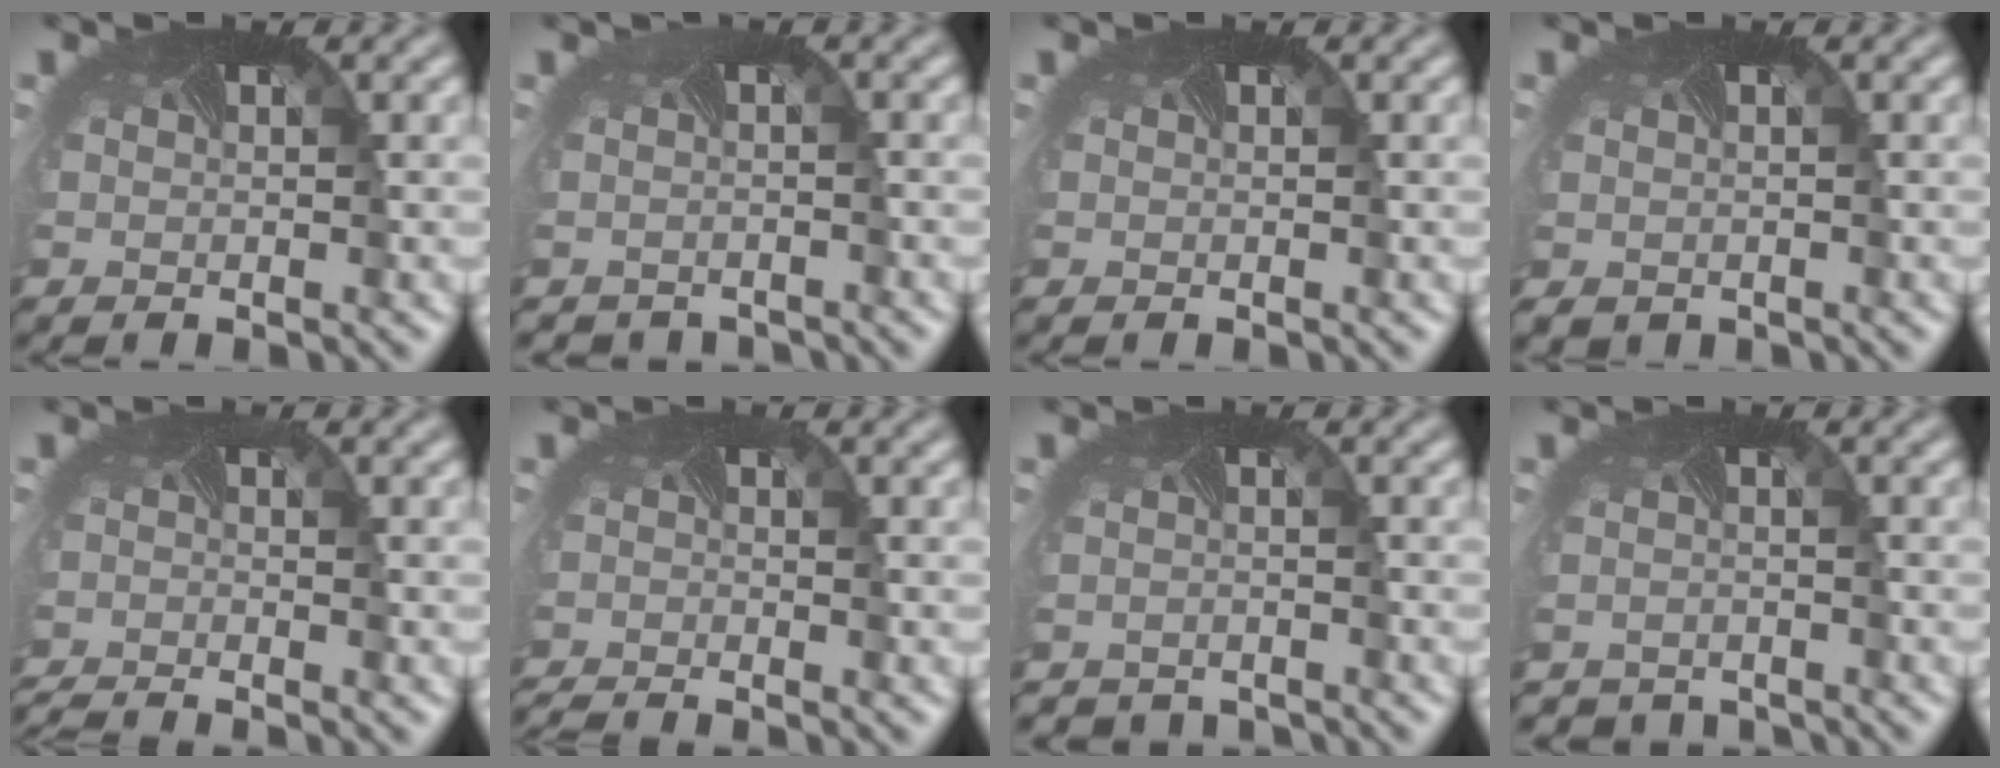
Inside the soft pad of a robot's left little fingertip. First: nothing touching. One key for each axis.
{"total": 1.4, "fx": -1.4, "fy": 0.2, "fz": 0.0, "tx": 0.006, "ty": -0.017, "tz": -0.021}
{"total": 0.0}
{"total": 1.2, "fx": -0.4, "fy": 1.0, "fz": 0.4, "tx": -0.008, "ty": -0.004, "tz": 0.002}
{"total": 3.2, "fx": -3.1, "fy": 0.1, "fz": 0.7, "tx": -0.013, "ty": -0.024, "tz": -0.059}
{"total": 2.7, "fx": -2.7, "fy": -0.1, "fz": 0.5, "tx": -0.008, "ty": -0.021, "tz": -0.050}
{"total": 2.5, "fx": -2.4, "fy": 0.2, "fz": -0.6, "tx": 0.008, "ty": -0.019, "tz": -0.037}
{"total": 2.6, "fx": -2.5, "fy": 0.4, "fz": -0.6, "tx": 0.009, "ty": -0.019, "tz": -0.039}